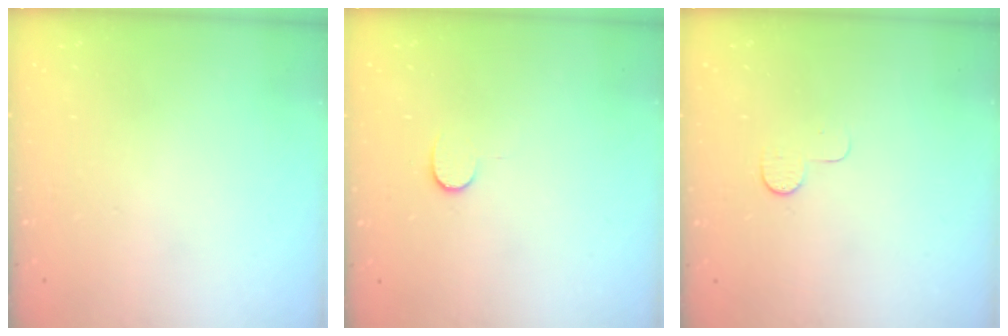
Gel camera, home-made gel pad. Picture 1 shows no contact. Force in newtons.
{"total": 6.0, "press": 6.0, "slide": 0.5}
{"total": 5.1, "press": 5.1, "slide": 0.5}